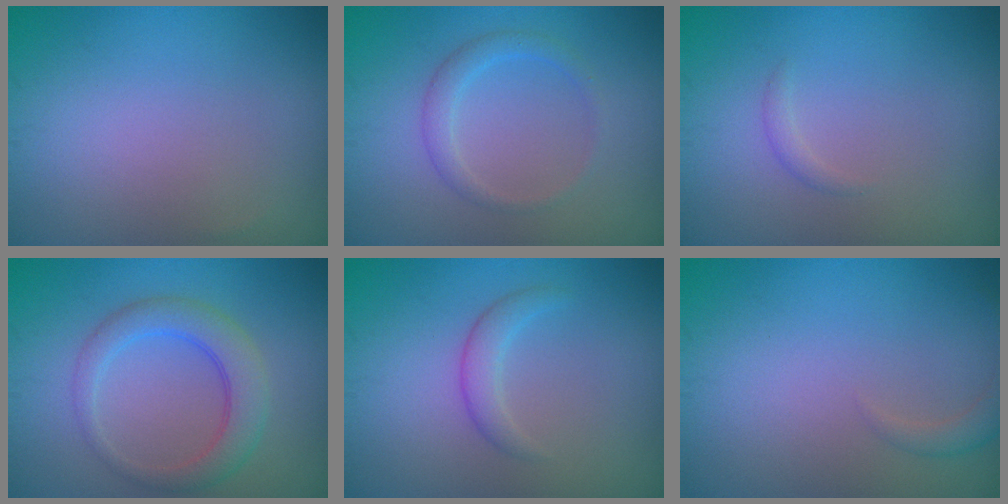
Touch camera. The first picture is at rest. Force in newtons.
{"total": 1.8, "press": 1.8, "slide": 0.1}
{"total": 0.7, "press": 0.7, "slide": 0.1}
{"total": 3.9, "press": 3.9, "slide": 0.2}
{"total": 1.7, "press": 1.7, "slide": 0.1}
{"total": 1.5, "press": 1.5, "slide": 0.1}